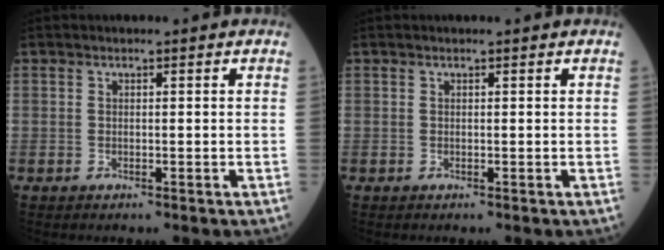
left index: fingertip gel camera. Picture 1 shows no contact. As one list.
[{"total": 0.0}]